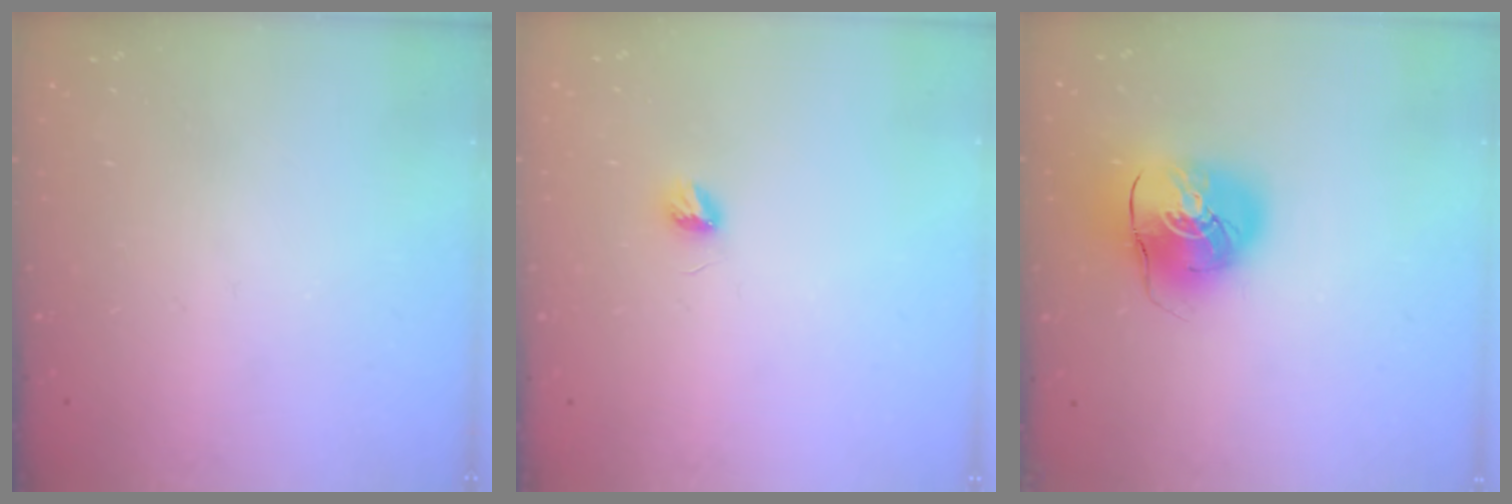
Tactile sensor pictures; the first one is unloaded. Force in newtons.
{"total": 3.4, "press": 3.4, "slide": 0.4}
{"total": 11.4, "press": 11.3, "slide": 1.8}